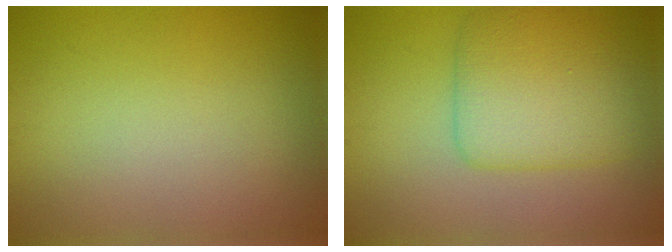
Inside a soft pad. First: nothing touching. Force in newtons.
{"total": 5.2, "press": 5.2, "slide": 0.1}